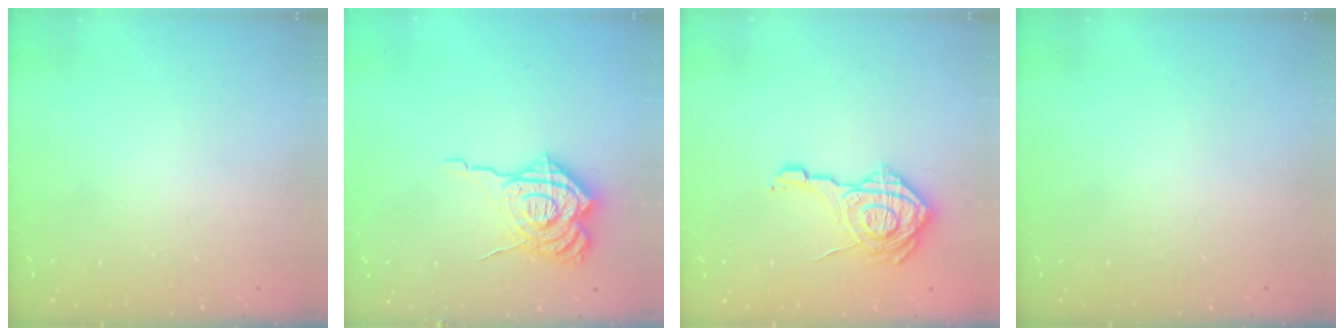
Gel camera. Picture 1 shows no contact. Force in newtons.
{"total": 16.1, "press": 16.0, "slide": 1.7}
{"total": 16.6, "press": 16.6, "slide": 1.2}
{"total": 0.0}